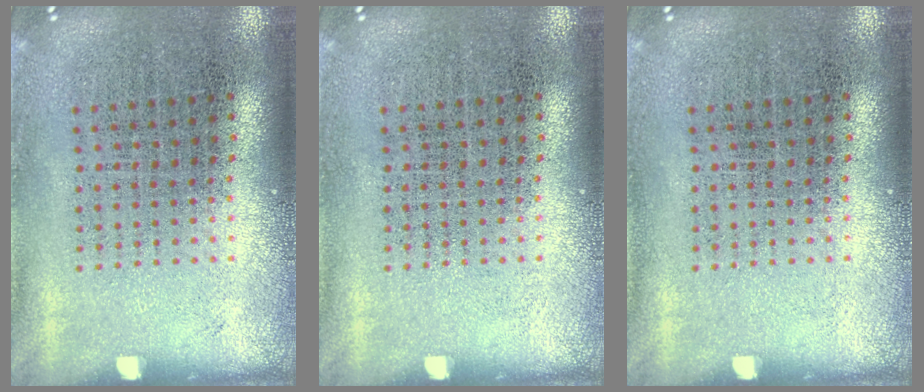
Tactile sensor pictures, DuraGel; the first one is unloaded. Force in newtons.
{"total": 0.0}
{"total": 0.0}